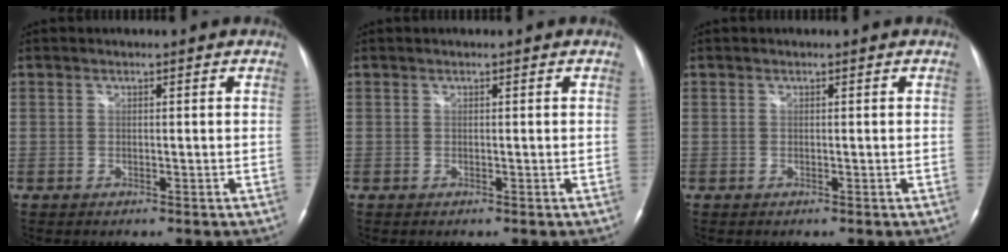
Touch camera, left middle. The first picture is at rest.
{"total": 0.0}
{"total": 0.0}